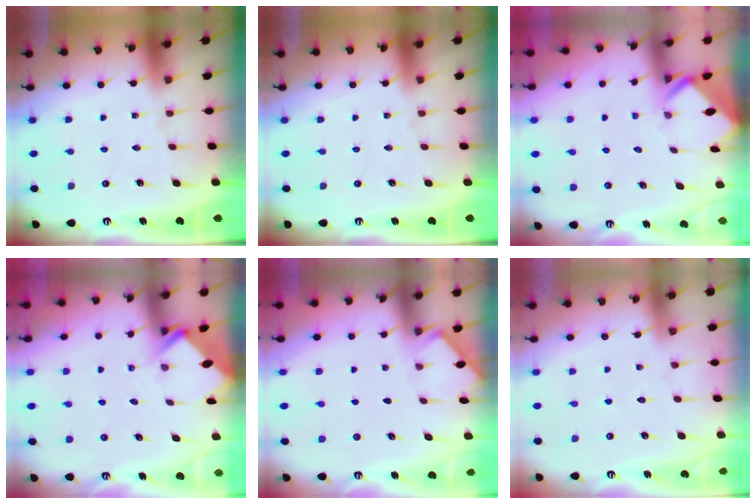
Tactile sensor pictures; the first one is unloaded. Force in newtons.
{"total": 0.0}
{"total": 2.7, "press": 2.7, "slide": 0.2}
{"total": 2.7, "press": 2.7, "slide": 0.2}
{"total": 2.0, "press": 2.0, "slide": 0.3}
{"total": 2.5, "press": 2.5, "slide": 0.4}